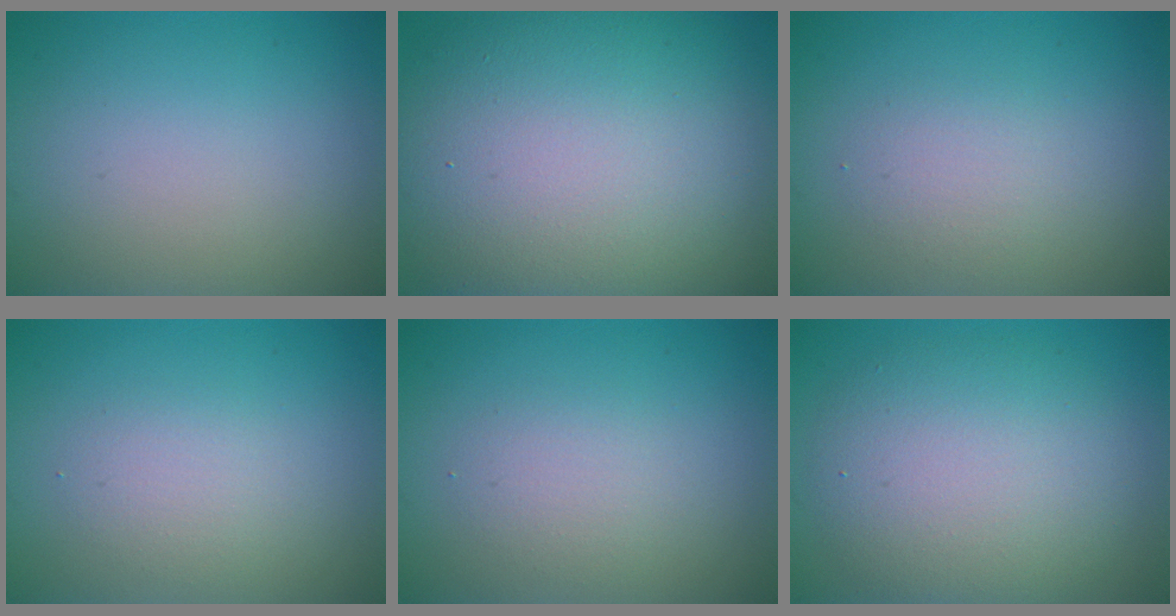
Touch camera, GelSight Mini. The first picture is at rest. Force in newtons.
{"total": 15.9, "press": 15.9, "slide": 1.1}
{"total": 1.9, "press": 1.9, "slide": 0.0}
{"total": 1.9, "press": 1.9, "slide": 0.0}
{"total": 1.9, "press": 1.9, "slide": 0.0}
{"total": 7.0, "press": 7.0, "slide": 0.4}